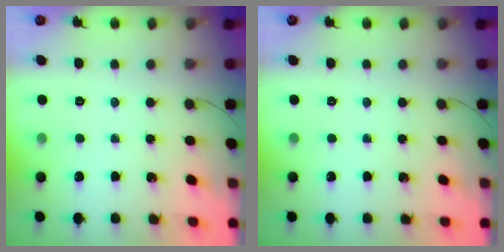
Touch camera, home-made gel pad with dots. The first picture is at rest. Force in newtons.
{"total": 0.0}